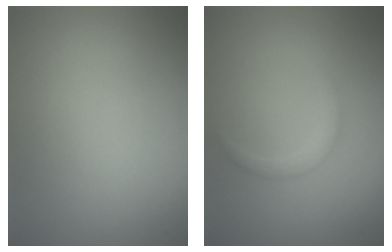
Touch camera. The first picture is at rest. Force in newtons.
{"total": 1.2, "press": 1.1, "slide": 0.1}